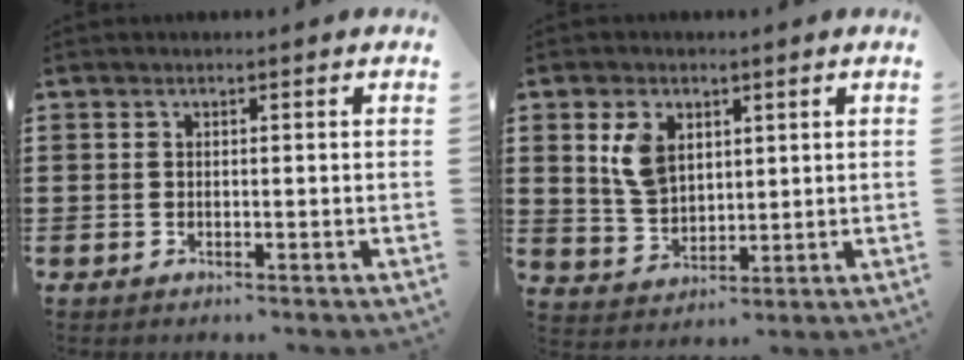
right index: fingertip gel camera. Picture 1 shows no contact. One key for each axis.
{"total": 6.4, "fx": 2.5, "fy": 4.3, "fz": 4.0, "tx": -0.101, "ty": 0.010, "tz": 0.044}